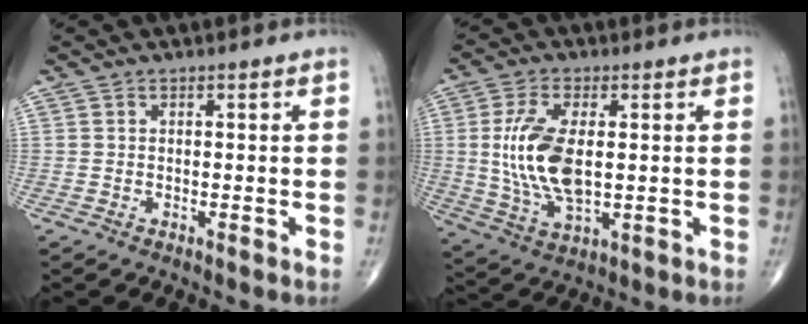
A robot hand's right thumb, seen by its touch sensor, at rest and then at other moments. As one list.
[{"total": 12.9, "force": [0.8, 6.1, 11.3], "torque": [-0.234, -0.011, 0.023]}]